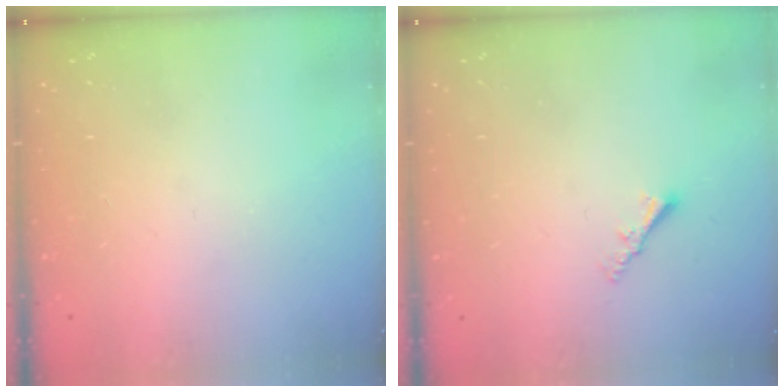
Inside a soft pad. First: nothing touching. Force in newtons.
{"total": 2.0, "press": 2.0, "slide": 0.3}